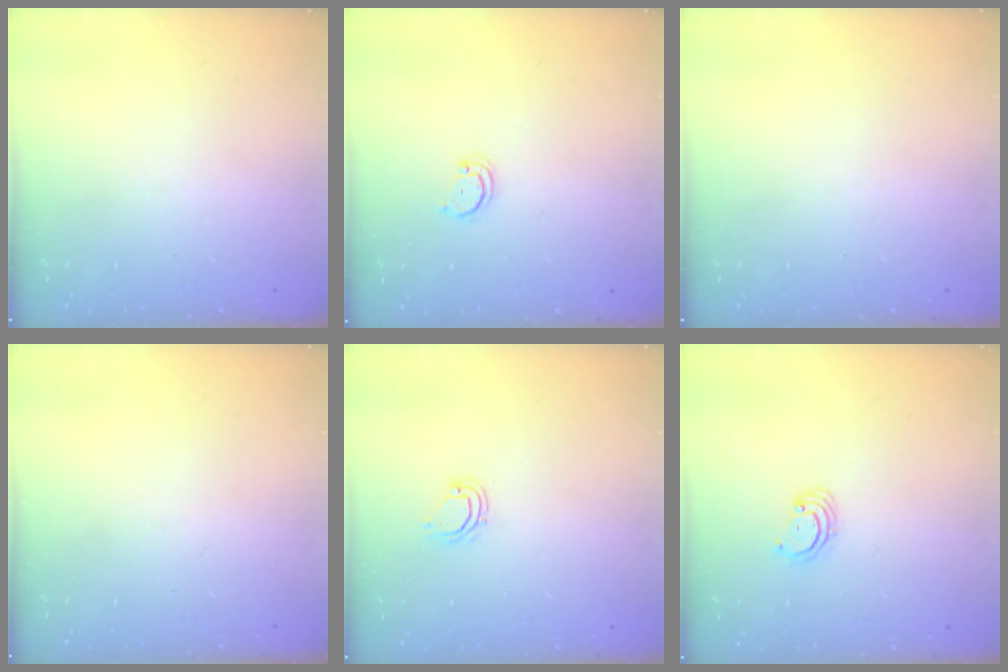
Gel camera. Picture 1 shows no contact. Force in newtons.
{"total": 1.9, "press": 1.9, "slide": 0.2}
{"total": 0.0}
{"total": 0.0}
{"total": 4.6, "press": 4.5, "slide": 0.3}
{"total": 2.5, "press": 2.5, "slide": 0.2}